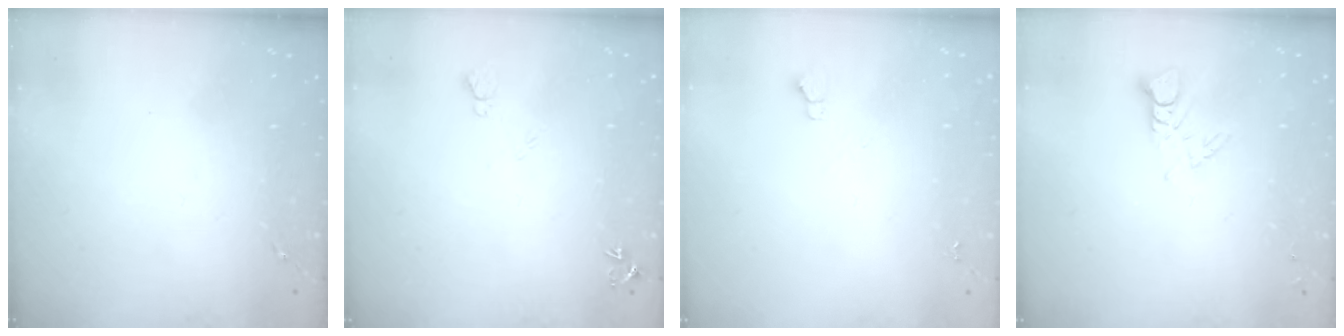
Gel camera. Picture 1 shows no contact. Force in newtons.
{"total": 6.2, "press": 6.1, "slide": 1.2}
{"total": 3.5, "press": 3.5, "slide": 0.4}
{"total": 3.8, "press": 3.8, "slide": 0.2}